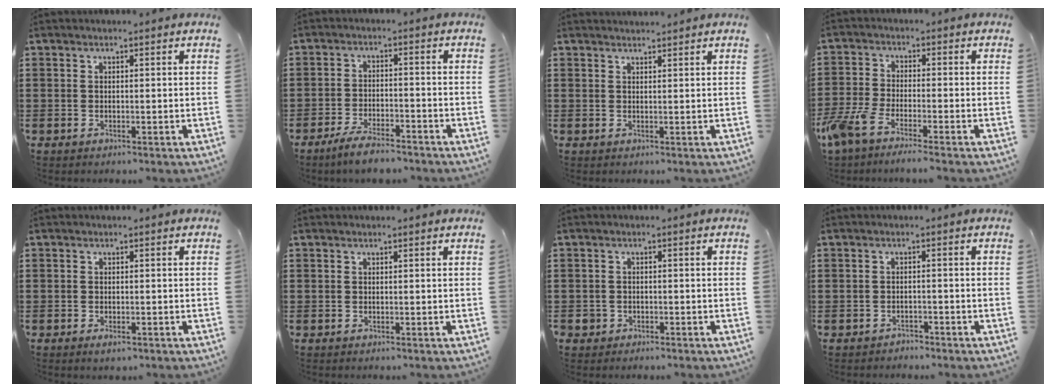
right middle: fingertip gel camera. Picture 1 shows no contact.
{"total": 4.6, "force": [-4.1, 0.5, 2.1], "torque": [-0.041, -0.002, -0.078]}
{"total": 1.2, "force": [1.2, -0.1, 0.0], "torque": [-0.001, 0.001, 0.023]}
{"total": 4.7, "force": [-3.8, 0.5, 2.8], "torque": [-0.089, -0.018, -0.081]}
{"total": 1.0, "force": [-0.8, 0.3, 0.5], "torque": [-0.014, -0.005, -0.013]}
{"total": 0.0}
{"total": 1.3, "force": [-0.9, 0.9, 0.0], "torque": [-0.004, 0.003, -0.023]}
{"total": 1.6, "force": [-1.6, 0.2, -0.2], "torque": [-0.005, 0.000, -0.035]}